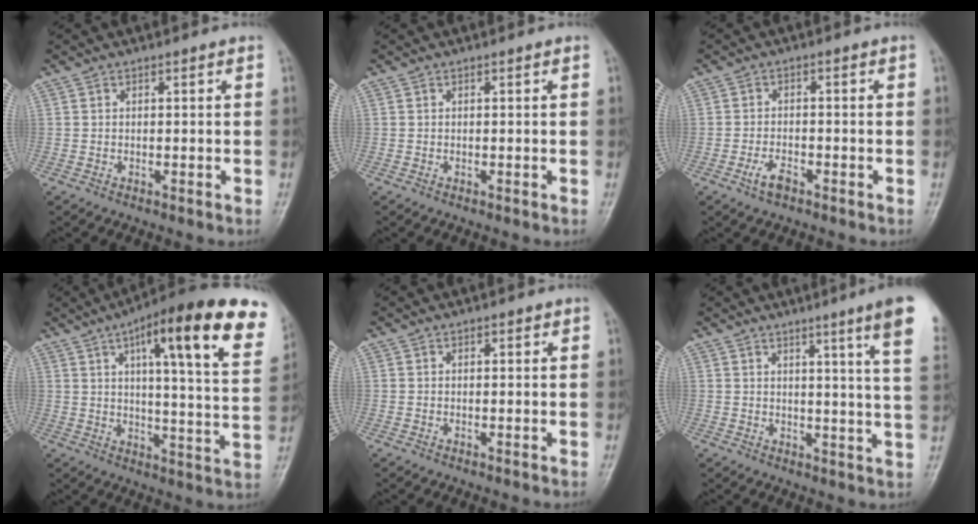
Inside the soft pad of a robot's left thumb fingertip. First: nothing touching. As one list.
[{"total": 0.0}, {"total": 3.0, "force": [-1.9, 1.4, 1.8], "torque": [-0.038, 0.012, -0.037]}, {"total": 24.6, "force": [12.1, 5.7, 20.6], "torque": [-0.270, -0.021, 0.161]}, {"total": 0.6, "force": [0.3, 0.4, 0.3], "torque": [0.001, 0.000, 0.002]}, {"total": 11.5, "force": [6.7, -0.7, 9.3], "torque": [-0.119, -0.033, 0.070]}]